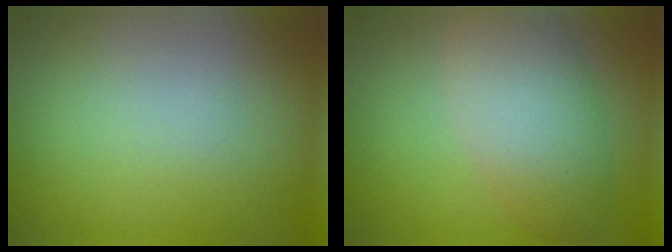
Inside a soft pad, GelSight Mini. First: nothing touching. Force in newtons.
{"total": 5.3, "press": 5.3, "slide": 0.1}